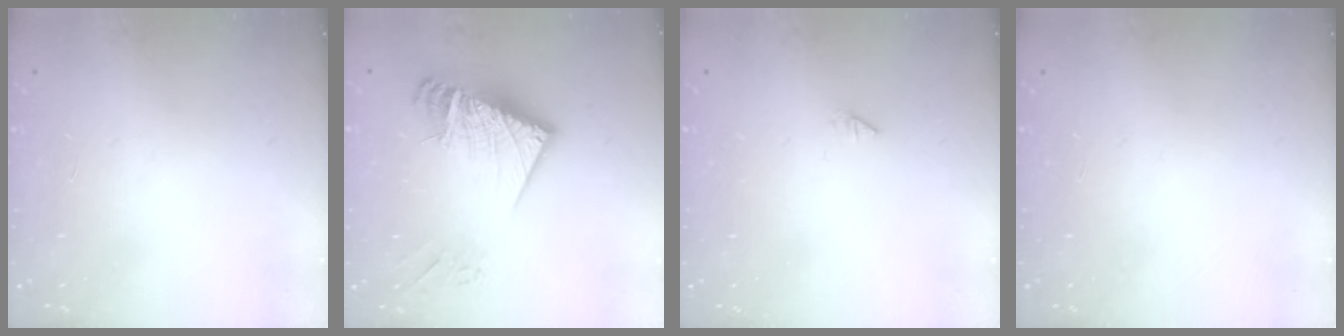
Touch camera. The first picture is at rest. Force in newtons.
{"total": 17.3, "press": 17.2, "slide": 1.9}
{"total": 0.0}
{"total": 0.0}